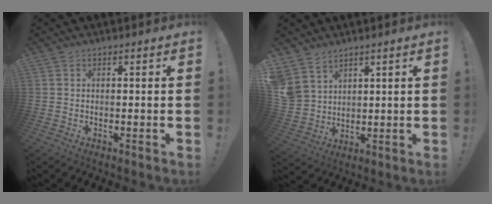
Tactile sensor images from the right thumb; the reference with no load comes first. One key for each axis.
{"total": 6.6, "fx": 4.8, "fy": 4.4, "fz": 1.4, "tx": -0.041, "ty": -0.031, "tz": 0.101}